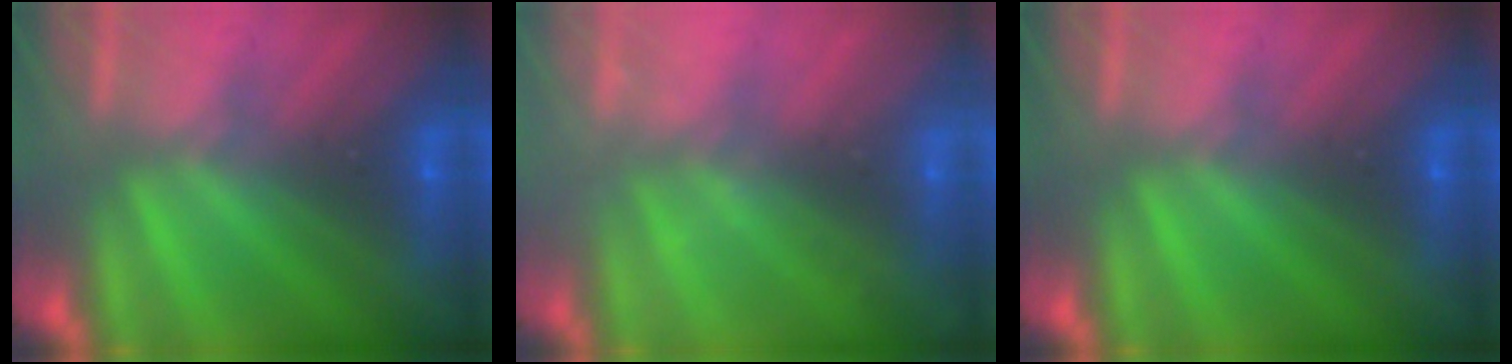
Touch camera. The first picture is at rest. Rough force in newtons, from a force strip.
{"total": 2.1}
{"total": 0.0}